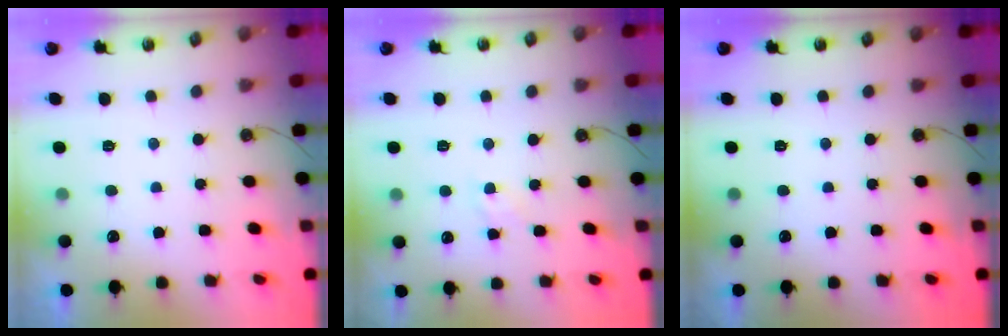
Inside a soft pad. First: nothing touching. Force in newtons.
{"total": 4.0, "press": 4.0, "slide": 0.4}
{"total": 0.0}